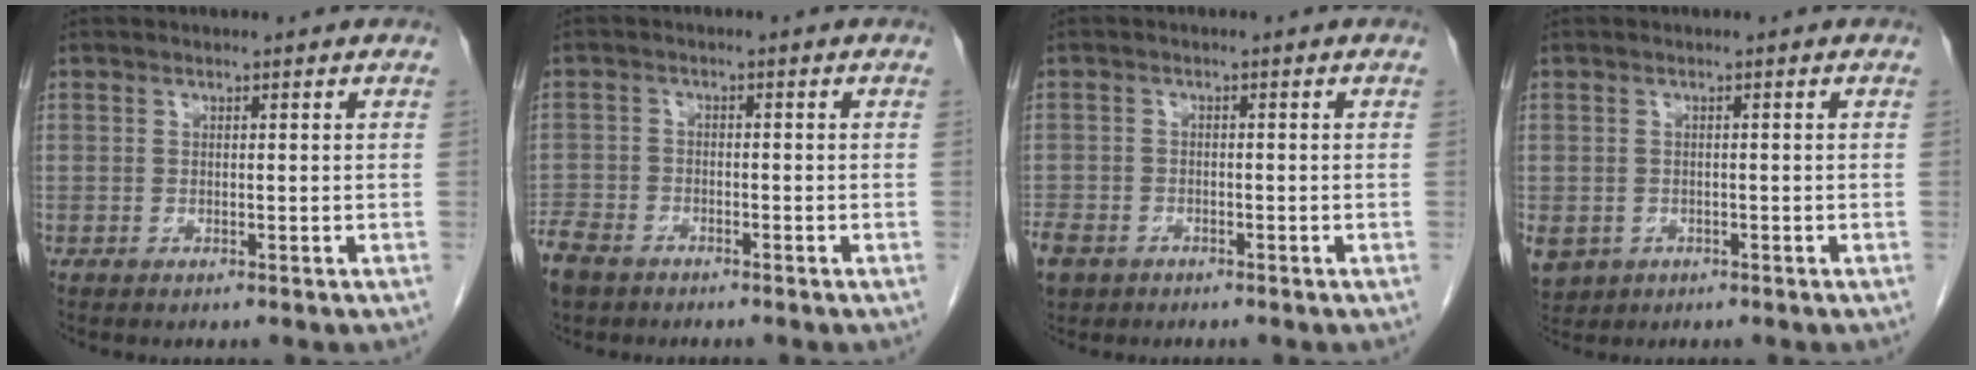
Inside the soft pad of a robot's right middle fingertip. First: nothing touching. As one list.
[{"total": 6.6, "force": [-5.1, 3.5, 2.4], "torque": [-0.055, -0.006, -0.092]}, {"total": 7.7, "force": [-4.7, 5.3, 2.9], "torque": [-0.081, -0.006, -0.075]}, {"total": 7.4, "force": [-3.2, 6.2, 2.6], "torque": [-0.073, -0.003, -0.041]}]